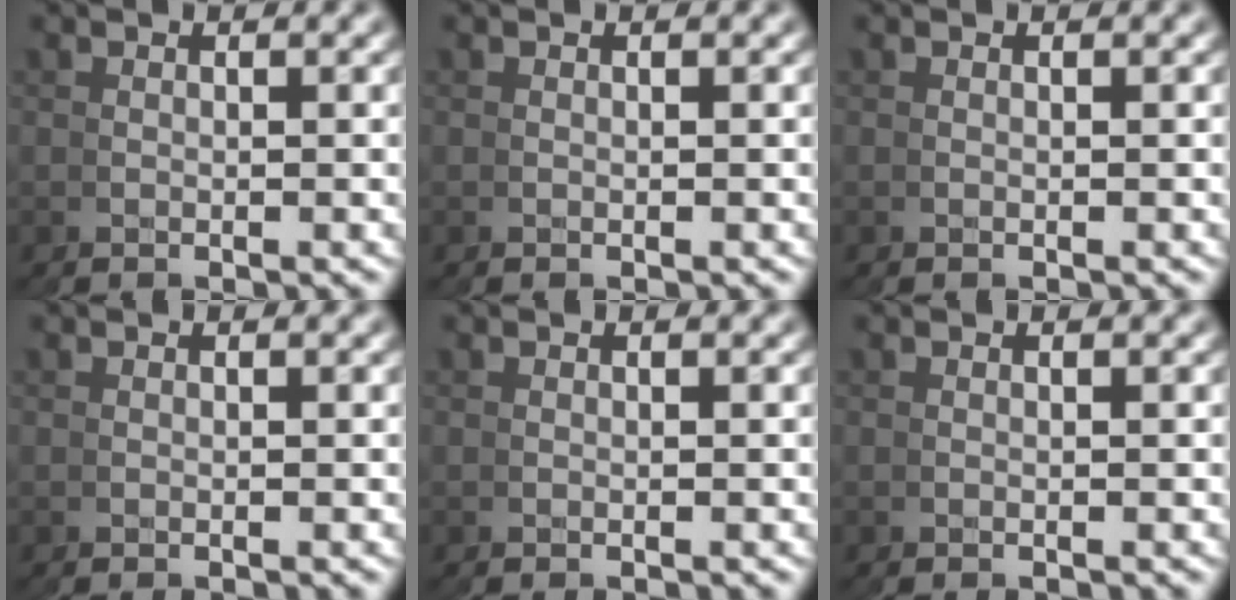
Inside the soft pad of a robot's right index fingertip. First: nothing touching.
{"total": 0.0}
{"total": 0.0}
{"total": 0.0}
{"total": 0.0}
{"total": 0.0}